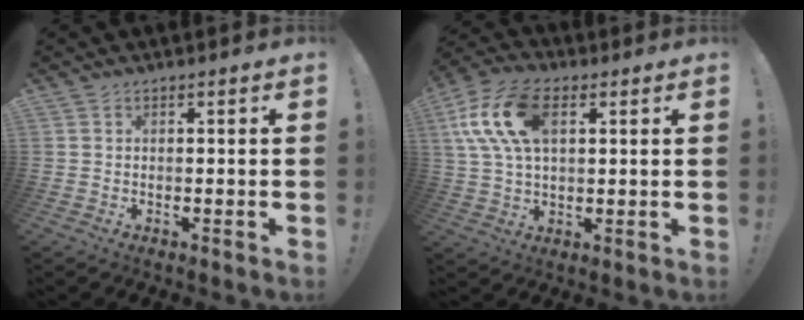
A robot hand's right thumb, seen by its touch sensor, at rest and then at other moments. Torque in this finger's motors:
{"motor_torque": [-0.10, 0.98, 1.39, 0.51, 0.36]}